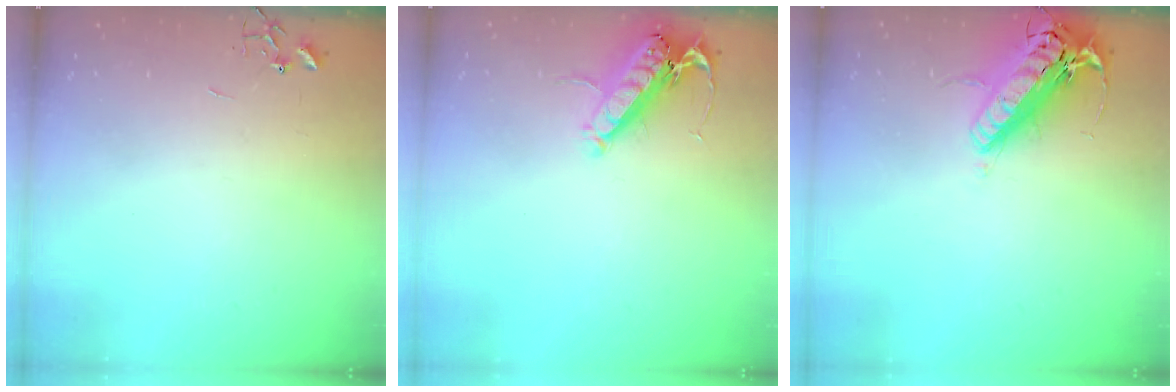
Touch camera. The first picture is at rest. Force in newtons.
{"total": 14.4, "press": 14.2, "slide": 2.0}
{"total": 19.5, "press": 19.1, "slide": 3.7}